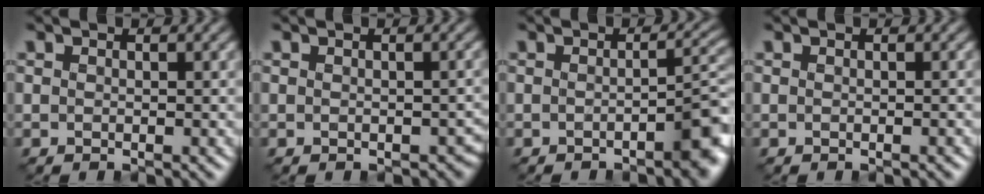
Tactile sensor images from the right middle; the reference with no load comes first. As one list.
[{"total": 2.9, "force": [-0.3, 2.2, 1.8], "torque": [-0.025, -0.011, -0.008]}, {"total": 3.8, "force": [-1.9, 1.1, 3.2], "torque": [-0.035, 0.004, -0.037]}, {"total": 0.0}]